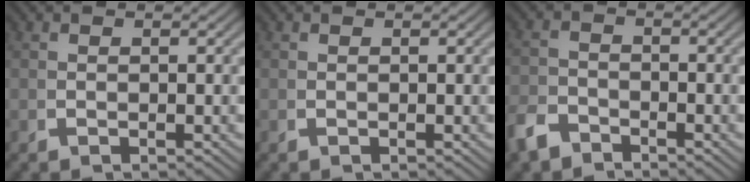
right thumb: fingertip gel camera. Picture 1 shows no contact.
{"total": 0.0}
{"total": 2.8, "force": [-2.6, 1.0, 0.3], "torque": [0.001, -0.009, -0.046]}